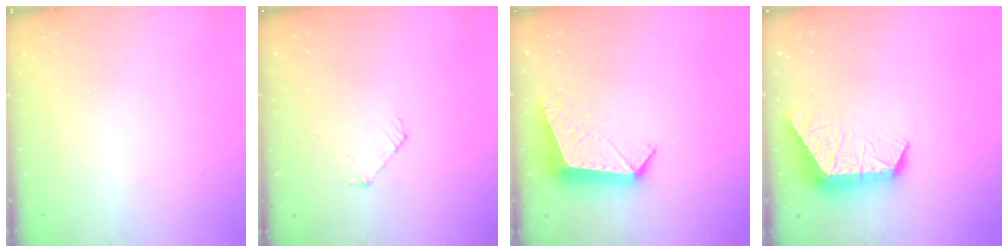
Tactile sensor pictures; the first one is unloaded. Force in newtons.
{"total": 4.5, "press": 4.5, "slide": 0.3}
{"total": 10.9, "press": 10.8, "slide": 1.1}
{"total": 10.3, "press": 10.3, "slide": 0.9}